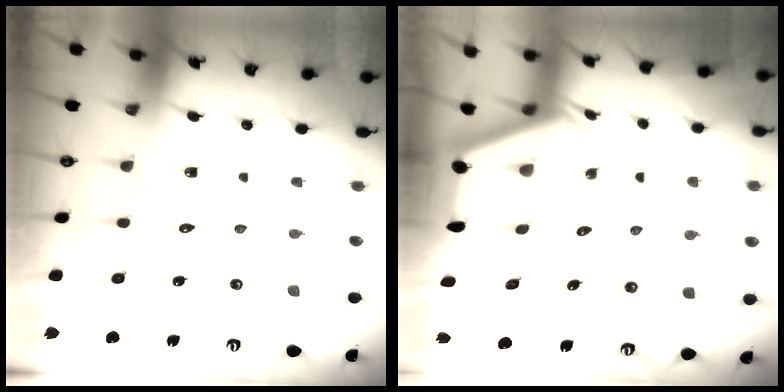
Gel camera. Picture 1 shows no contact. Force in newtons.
{"total": 2.3, "press": 2.3, "slide": 0.3}